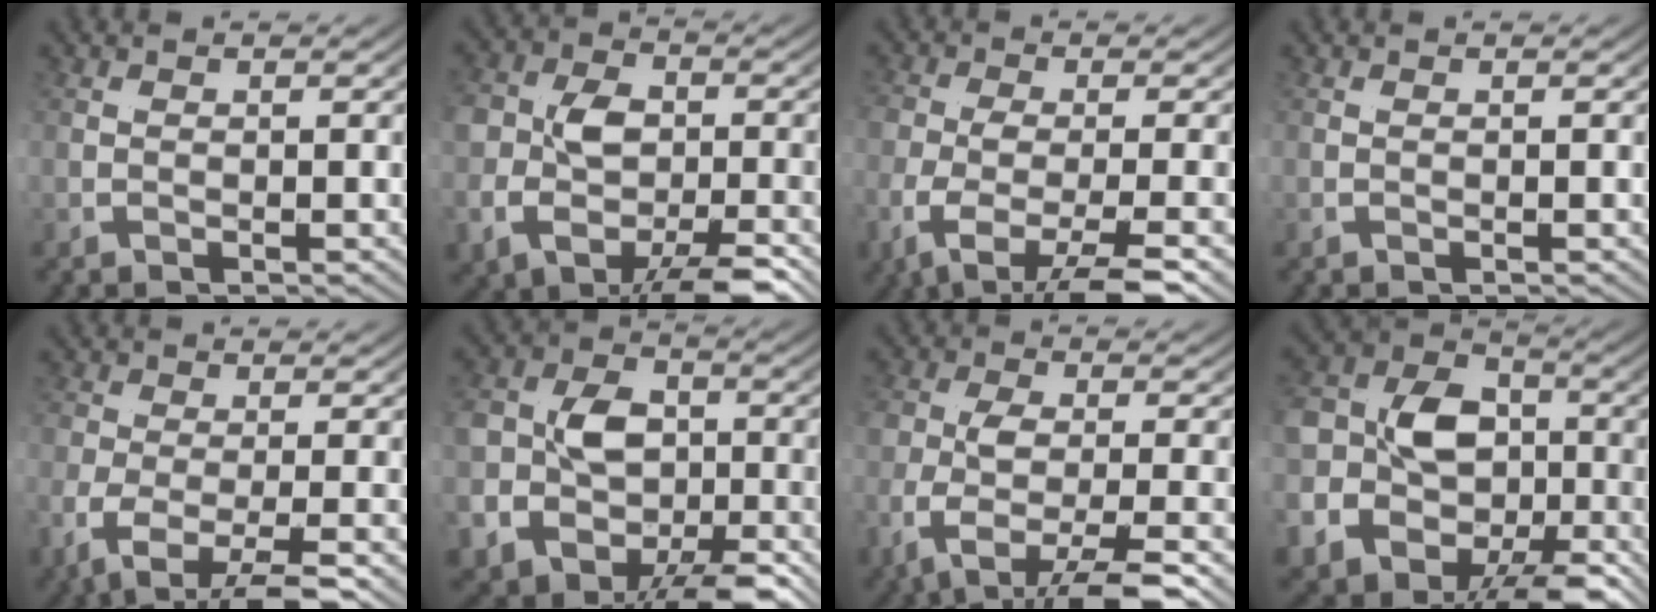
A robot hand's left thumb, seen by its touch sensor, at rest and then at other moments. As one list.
[{"total": 5.5, "force": [-1.5, 3.1, 4.4], "torque": [-0.091, -0.015, -0.016]}, {"total": 3.5, "force": [-1.8, -0.6, 3.0], "torque": [-0.065, 0.003, -0.033]}, {"total": 0.0}, {"total": 2.3, "force": [-1.1, -1.0, 1.8], "torque": [-0.040, 0.002, -0.021]}, {"total": 11.4, "force": [-2.3, 8.2, 7.6], "torque": [-0.128, -0.023, -0.033]}, {"total": 4.1, "force": [-2.3, -0.5, 3.3], "torque": [-0.073, 0.004, -0.041]}, {"total": 15.5, "force": [-2.1, 10.4, 11.3], "torque": [-0.202, -0.024, -0.027]}]